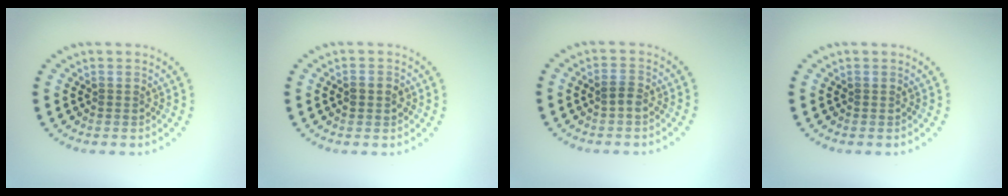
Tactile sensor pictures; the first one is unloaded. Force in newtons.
{"total": 1.2, "press": 1.1, "slide": 0.1}
{"total": 1.2, "press": 1.1, "slide": 0.4}
{"total": 0.0}